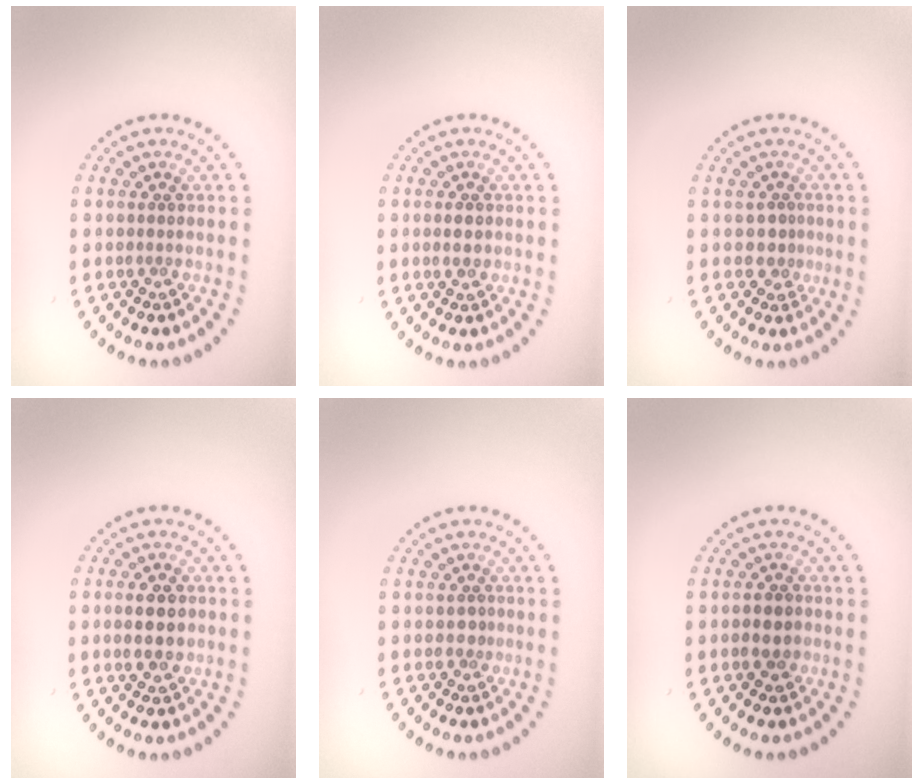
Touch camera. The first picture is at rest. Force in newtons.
{"total": 1.0, "press": 1.0, "slide": 0.2}
{"total": 1.7, "press": 1.2, "slide": 1.2}
{"total": 3.0, "press": 3.0, "slide": 0.1}
{"total": 0.9, "press": 0.6, "slide": 0.7}
{"total": 1.8, "press": 1.7, "slide": 0.4}